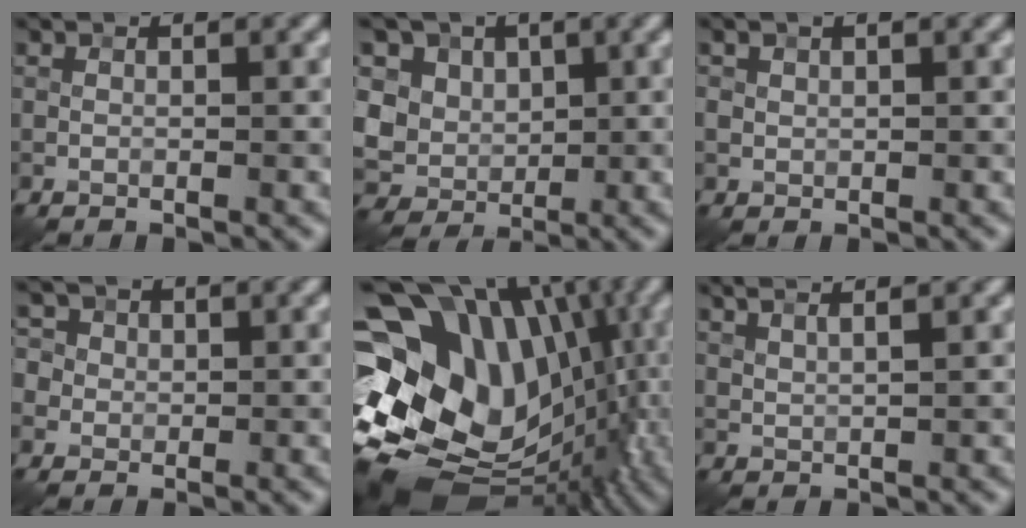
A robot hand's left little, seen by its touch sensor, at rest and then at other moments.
{"total": 7.6, "force": [1.7, 6.5, 3.5], "torque": [-0.060, 0.020, 0.004]}
{"total": 1.4, "force": [0.6, 1.0, 0.8], "torque": [-0.016, 0.004, 0.012]}
{"total": 4.7, "force": [1.5, 4.2, 1.7], "torque": [-0.022, 0.030, 0.002]}
{"total": 18.9, "force": [-0.5, 15.4, 11.1], "torque": [-0.164, -0.010, 0.020]}
{"total": 4.8, "force": [3.2, 1.8, 3.0], "torque": [-0.037, 0.040, 0.026]}